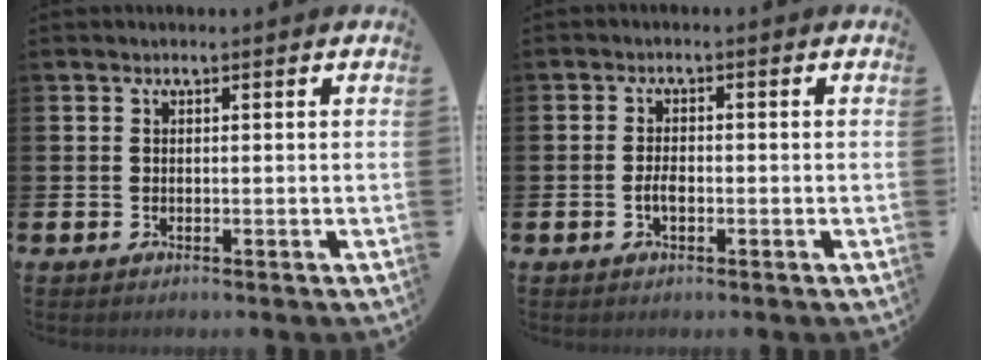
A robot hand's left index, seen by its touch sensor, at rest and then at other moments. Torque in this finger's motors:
{"motor_torque": [0.35, 0.11, 0.06, 0.05]}